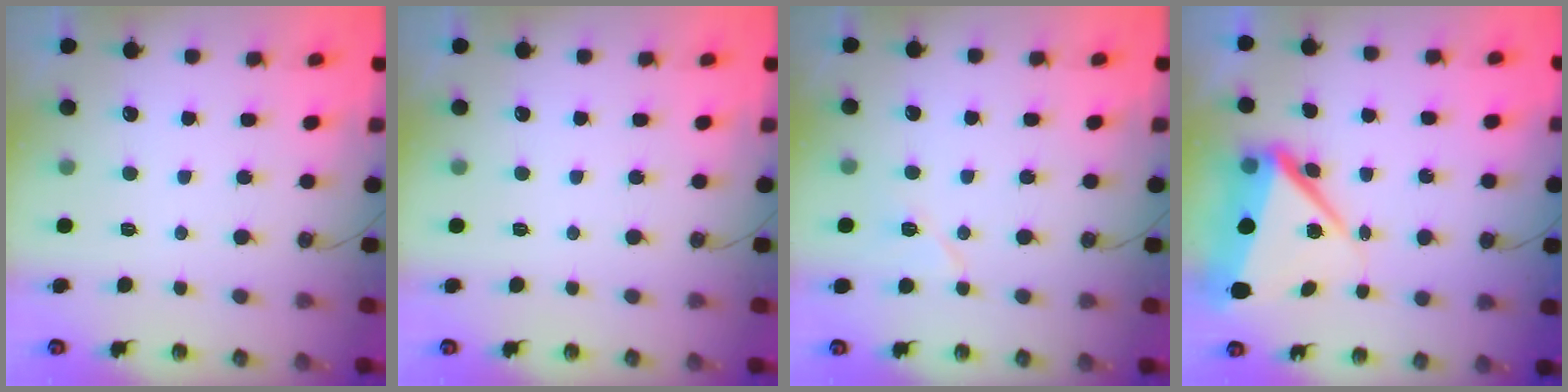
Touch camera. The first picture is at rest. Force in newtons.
{"total": 0.0}
{"total": 6.4, "press": 6.3, "slide": 1.4}
{"total": 10.3, "press": 10.2, "slide": 1.3}